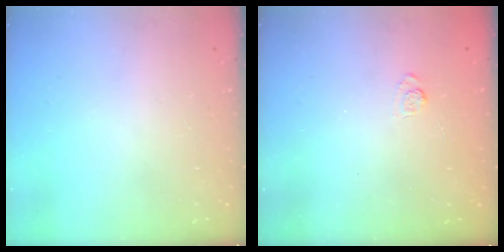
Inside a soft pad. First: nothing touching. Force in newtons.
{"total": 2.5, "press": 2.1, "slide": 1.4}